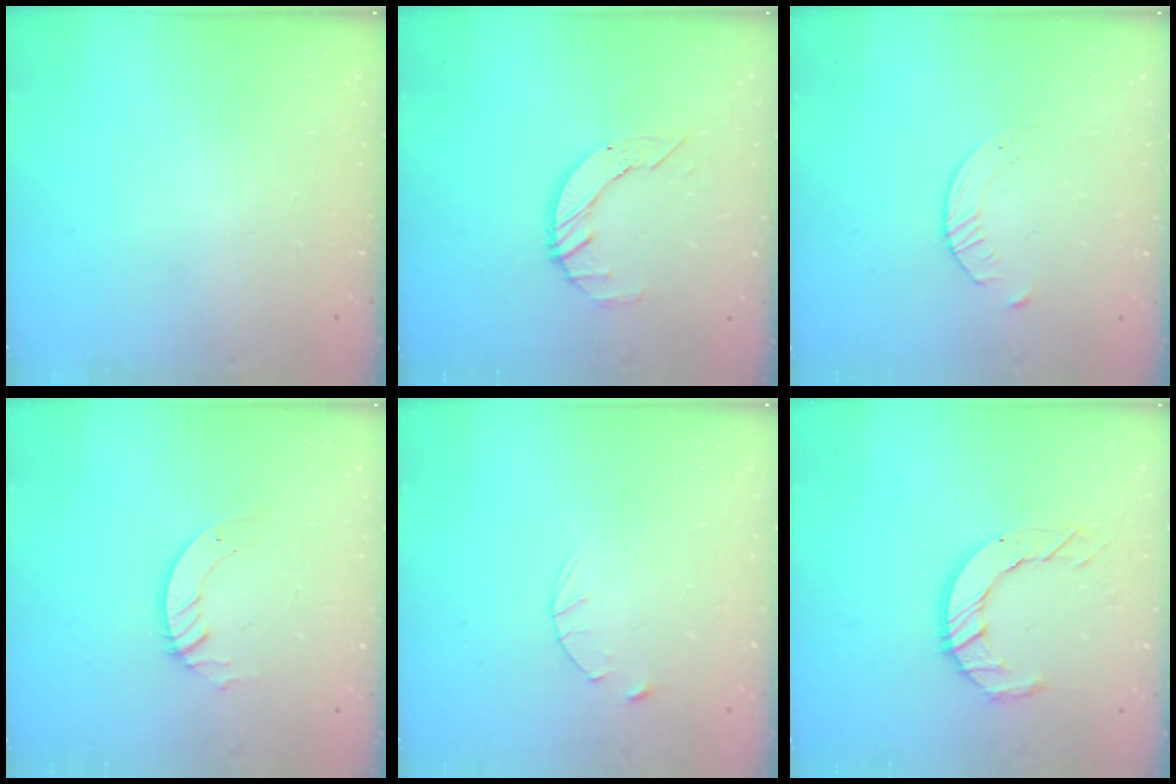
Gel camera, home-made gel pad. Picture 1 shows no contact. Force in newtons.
{"total": 5.7, "press": 5.7, "slide": 0.6}
{"total": 2.8, "press": 2.7, "slide": 0.3}
{"total": 3.6, "press": 3.6, "slide": 0.4}
{"total": 2.8, "press": 2.8, "slide": 0.4}
{"total": 9.1, "press": 9.1, "slide": 0.9}